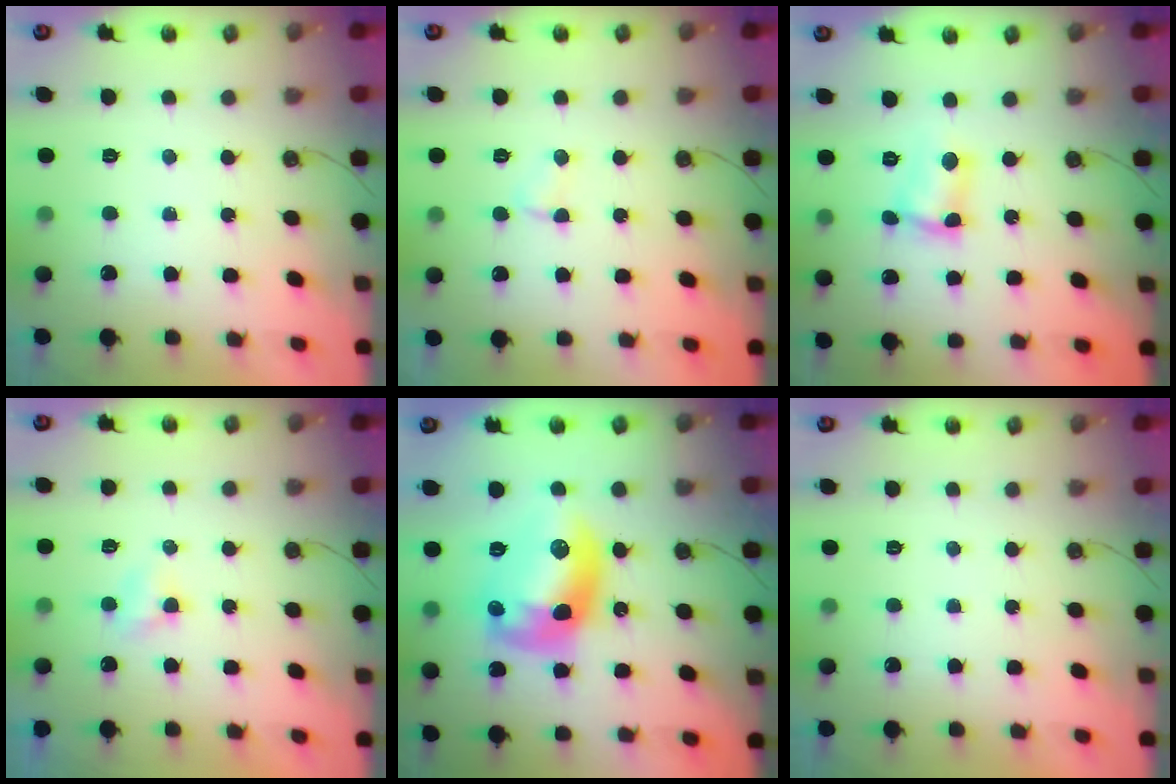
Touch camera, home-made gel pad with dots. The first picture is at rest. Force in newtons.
{"total": 2.7, "press": 2.6, "slide": 0.4}
{"total": 5.0, "press": 4.9, "slide": 0.5}
{"total": 2.7, "press": 2.6, "slide": 0.4}
{"total": 14.0, "press": 14.0, "slide": 0.8}
{"total": 0.0}